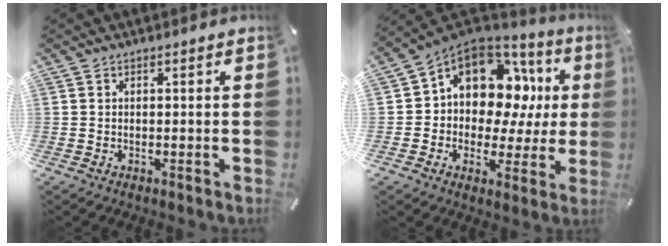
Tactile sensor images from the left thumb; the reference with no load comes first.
{"total": 12.6, "force": [4.8, 9.3, 7.0], "torque": [-0.113, -0.042, 0.086]}